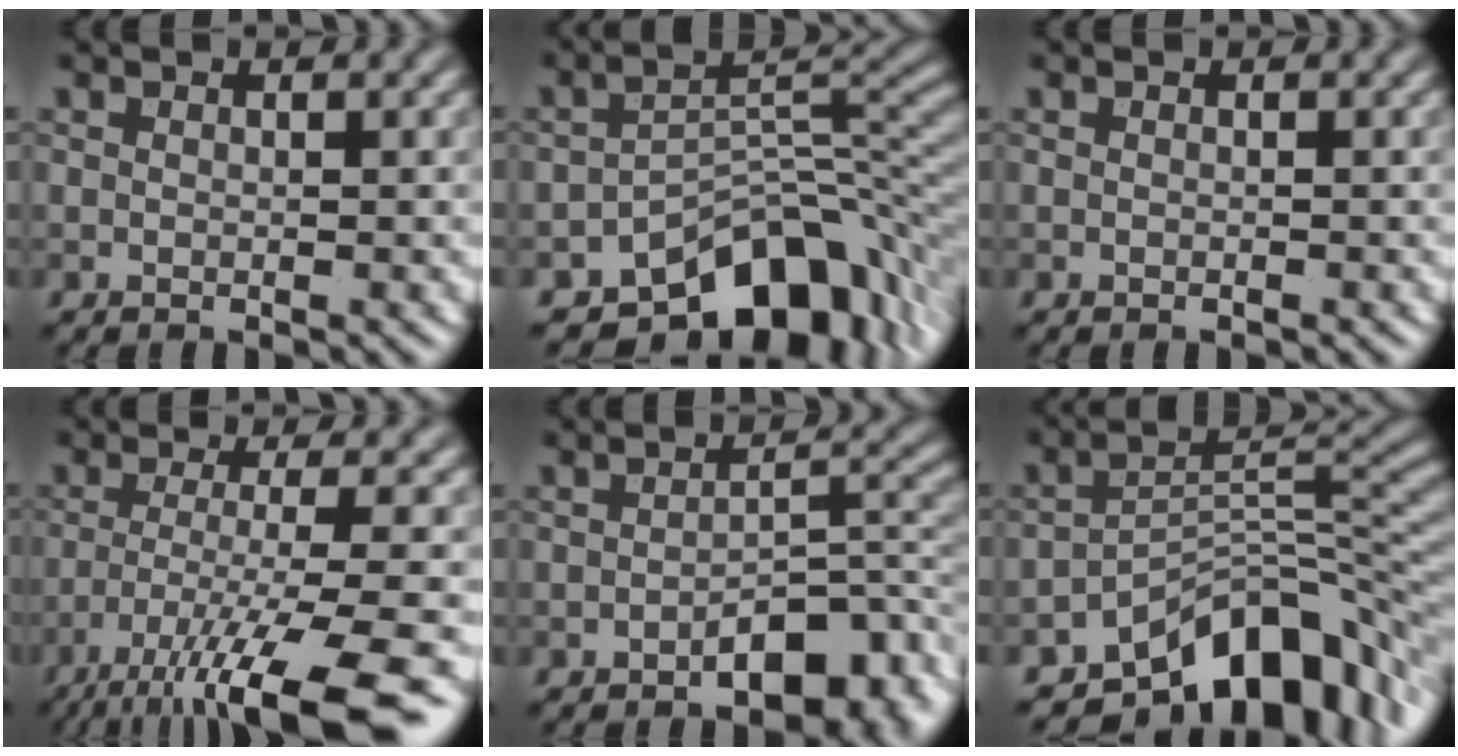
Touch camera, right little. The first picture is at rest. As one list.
[{"total": 10.7, "force": [-7.3, 5.1, 5.9], "torque": [-0.064, -0.006, -0.127]}, {"total": 0.0}, {"total": 11.5, "force": [-7.1, 2.2, 8.8], "torque": [-0.136, -0.010, -0.119]}, {"total": 5.1, "force": [-2.6, 2.3, 3.7], "torque": [-0.047, 0.011, -0.043]}, {"total": 10.3, "force": [-6.9, 4.5, 6.2], "torque": [-0.076, -0.002, -0.124]}]